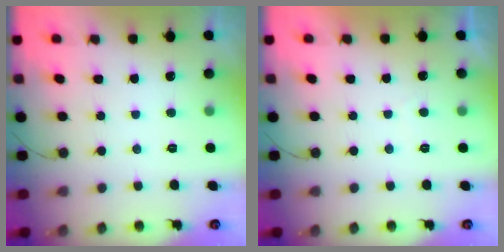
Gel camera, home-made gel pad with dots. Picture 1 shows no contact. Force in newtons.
{"total": 1.4, "press": 1.1, "slide": 0.8}